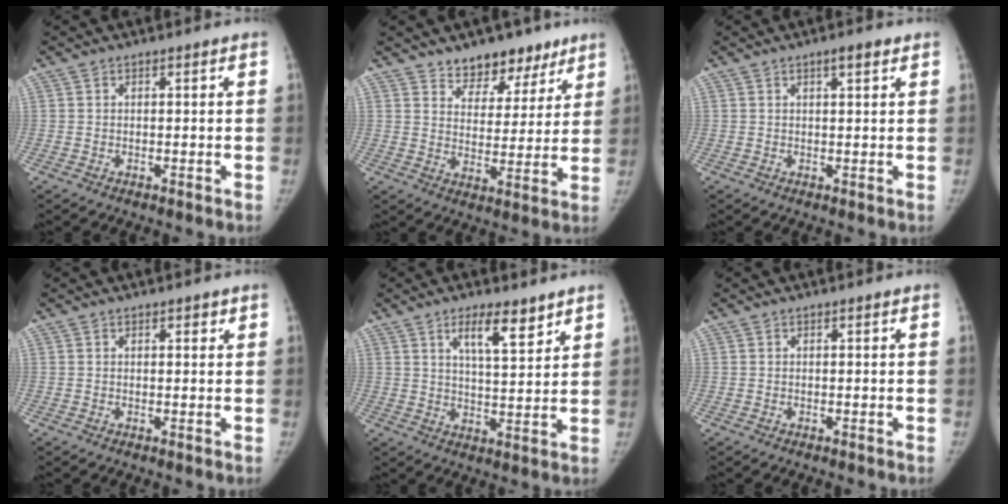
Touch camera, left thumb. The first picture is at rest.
{"total": 11.1, "force": [8.3, 6.4, 3.5], "torque": [0.006, -0.045, 0.129]}
{"total": 2.5, "force": [1.4, 0.7, 1.9], "torque": [-0.024, -0.005, 0.020]}
{"total": 1.2, "force": [0.8, 0.5, 0.7], "torque": [-0.004, -0.003, 0.010]}
{"total": 8.1, "force": [5.2, 2.4, 5.7], "torque": [-0.078, -0.037, 0.087]}
{"total": 0.0}